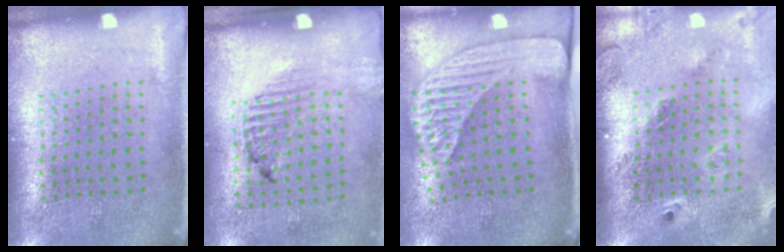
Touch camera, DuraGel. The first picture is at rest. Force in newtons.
{"total": 1.3, "press": 1.1, "slide": 0.7}
{"total": 2.4, "press": 1.8, "slide": 1.7}
{"total": 2.6, "press": 1.8, "slide": 1.8}